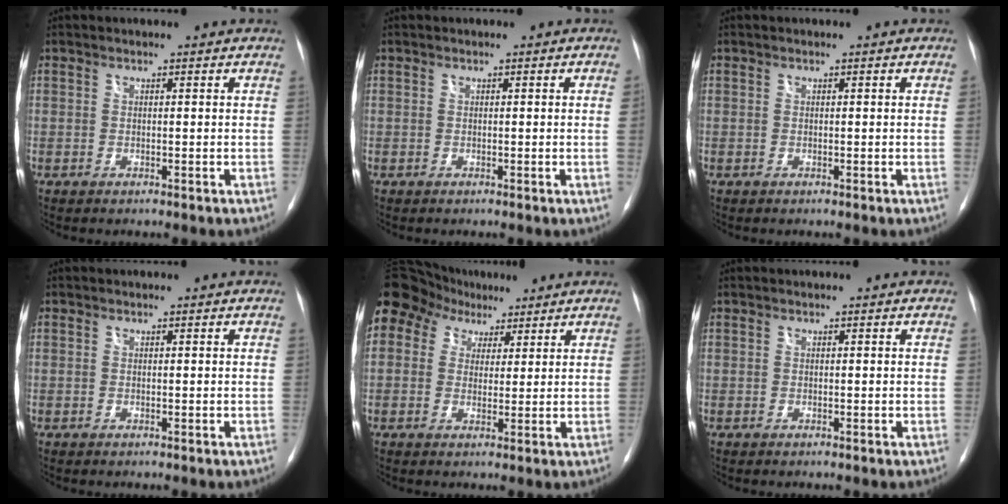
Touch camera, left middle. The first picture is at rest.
{"total": 0.6, "force": [-0.1, -0.2, 0.6], "torque": [-0.006, 0.001, -0.001]}
{"total": 0.0}
{"total": 0.0}
{"total": 18.9, "force": [10.8, 13.3, 8.0], "torque": [-0.233, 0.091, 0.203]}
{"total": 0.0}